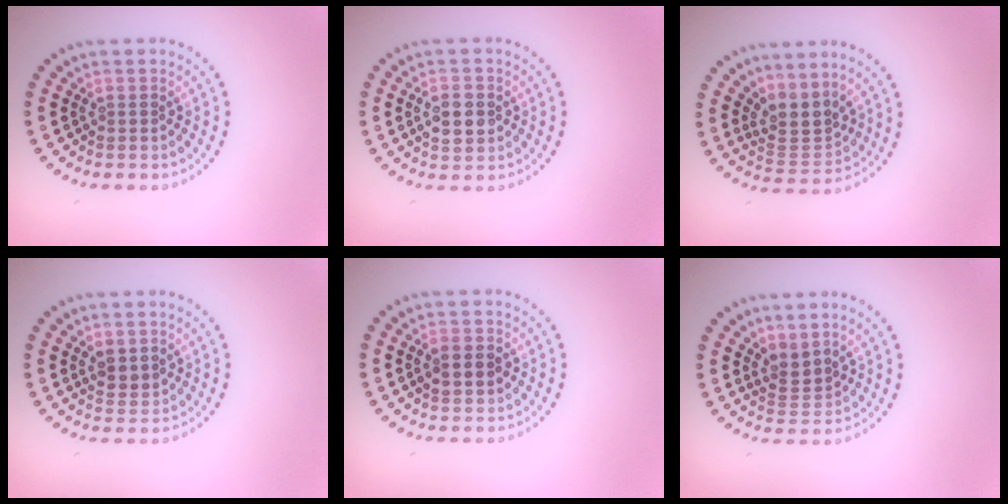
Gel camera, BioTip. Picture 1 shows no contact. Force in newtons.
{"total": 2.6, "press": 2.6, "slide": 0.2}
{"total": 3.1, "press": 2.2, "slide": 2.2}
{"total": 1.8, "press": 1.7, "slide": 0.7}
{"total": 2.1, "press": 2.1, "slide": 0.1}
{"total": 2.2, "press": 1.5, "slide": 1.7}